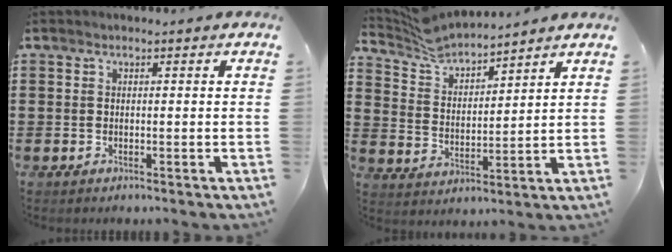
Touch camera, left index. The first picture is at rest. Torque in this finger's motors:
{"motor_torque": [0.30, -0.30, 0.09, 0.06]}